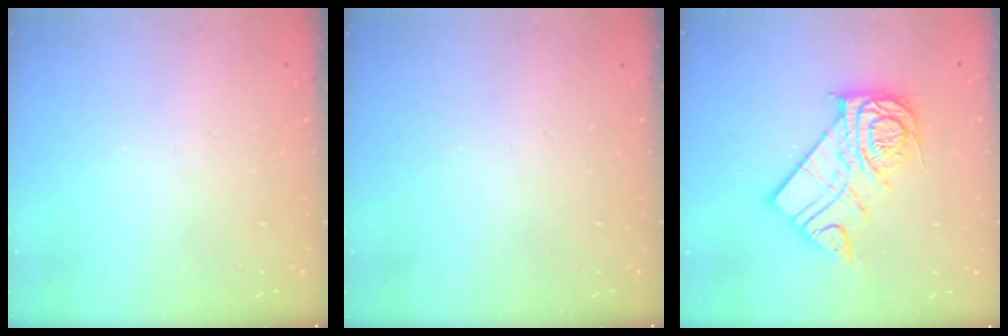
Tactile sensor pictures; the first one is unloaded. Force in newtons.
{"total": 0.0}
{"total": 16.1, "press": 16.1, "slide": 1.4}